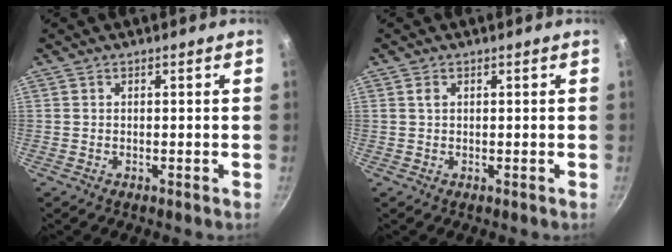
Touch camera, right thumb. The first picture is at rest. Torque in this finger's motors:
{"motor_torque": [0.12, 0.11, 0.53, 0.12, 0.03]}